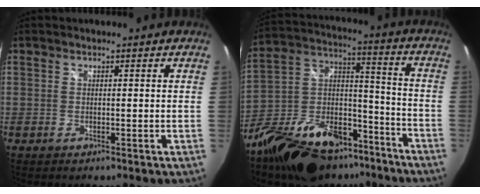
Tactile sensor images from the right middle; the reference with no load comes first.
{"total": 24.4, "force": [-16.5, 12.7, 12.7], "torque": [-0.259, 0.036, -0.259]}